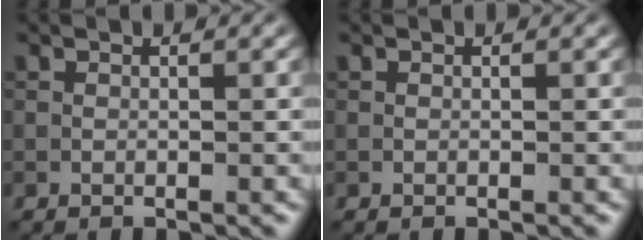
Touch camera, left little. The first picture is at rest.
{"total": 0.0}